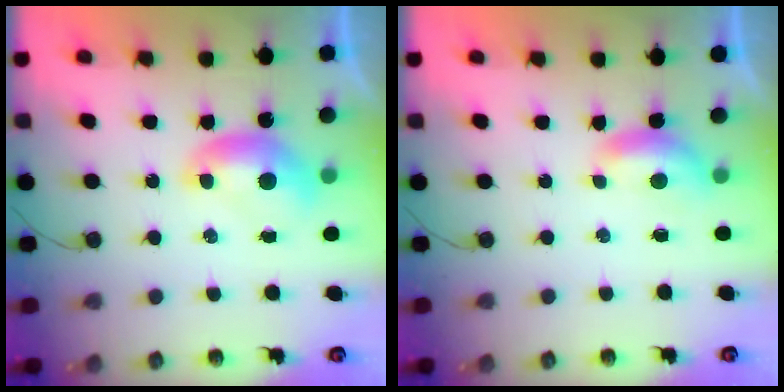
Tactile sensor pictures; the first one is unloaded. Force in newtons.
{"total": 1.2, "press": 1.1, "slide": 0.5}